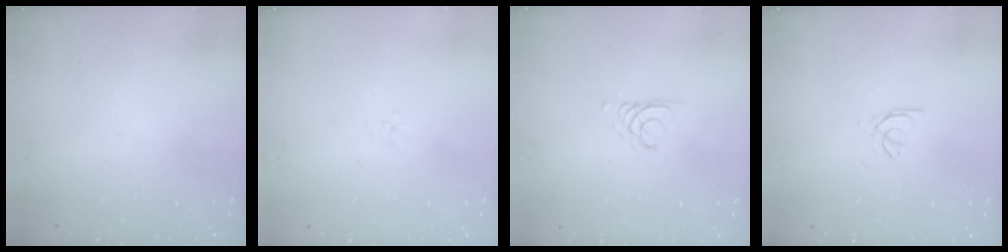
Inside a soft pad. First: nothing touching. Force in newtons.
{"total": 1.5, "press": 1.5, "slide": 0.2}
{"total": 2.1, "press": 2.1, "slide": 0.2}
{"total": 0.9, "press": 0.8, "slide": 0.4}